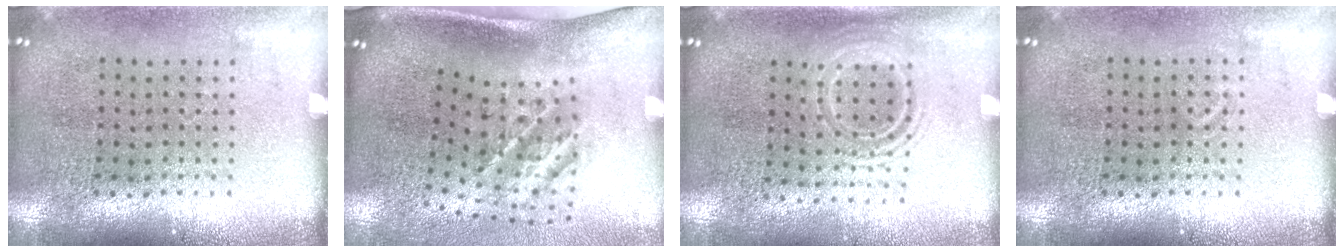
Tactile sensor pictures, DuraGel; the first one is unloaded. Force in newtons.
{"total": 2.4, "press": 1.3, "slide": 2.0}
{"total": 1.4, "press": 1.2, "slide": 0.7}
{"total": 0.6, "press": 0.5, "slide": 0.3}